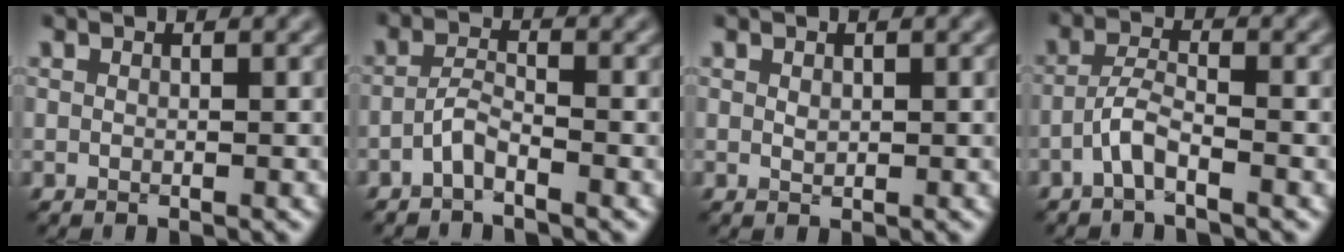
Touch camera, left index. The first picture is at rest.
{"total": 1.9, "force": [-1.4, 0.3, 1.2], "torque": [-0.029, 0.007, -0.035]}
{"total": 0.6, "force": [0.1, 0.4, 0.5], "torque": [-0.011, -0.002, 0.004]}
{"total": 2.5, "force": [-1.7, 0.4, 1.8], "torque": [-0.041, 0.008, -0.042]}